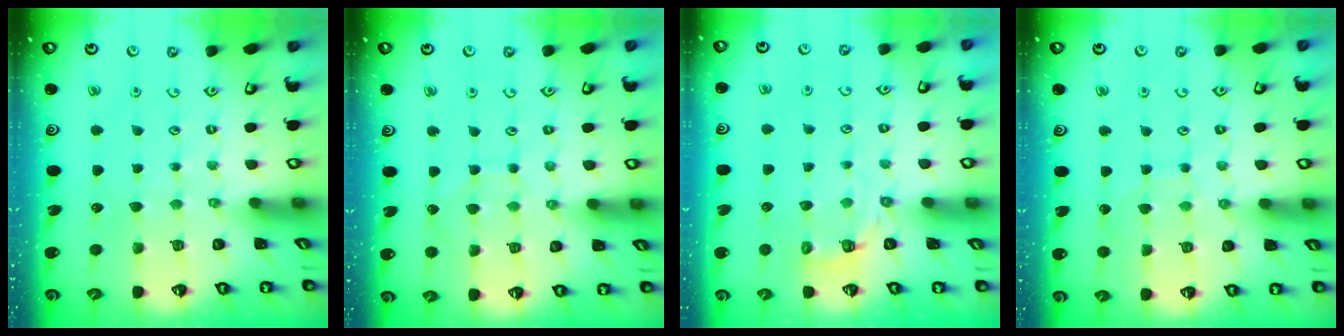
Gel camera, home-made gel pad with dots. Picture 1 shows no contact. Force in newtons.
{"total": 4.7, "press": 4.6, "slide": 0.6}
{"total": 3.0, "press": 1.6, "slide": 2.5}
{"total": 6.3, "press": 6.3, "slide": 0.6}